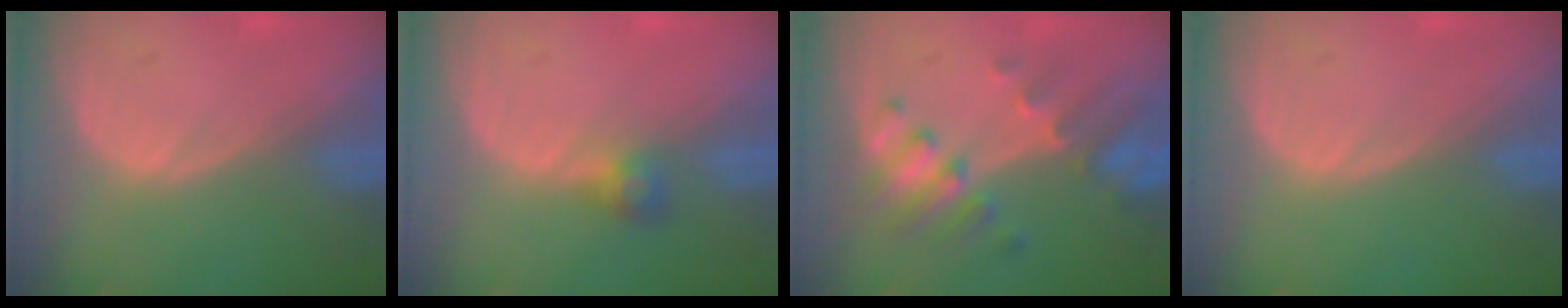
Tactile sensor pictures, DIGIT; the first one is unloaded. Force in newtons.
{"total": 2.6, "press": 2.5, "slide": 0.7}
{"total": 7.7, "press": 6.9, "slide": 3.4}
{"total": 0.0}